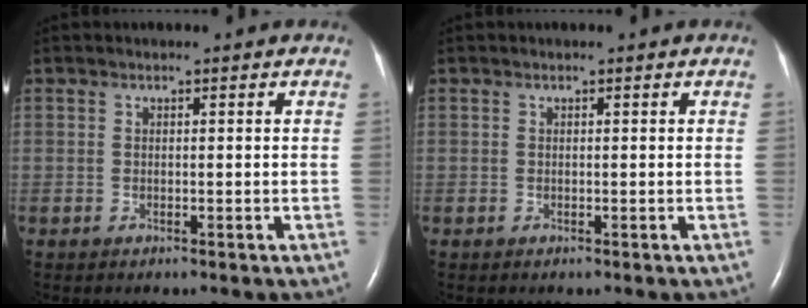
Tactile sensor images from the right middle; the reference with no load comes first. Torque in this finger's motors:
{"motor_torque": [0.00, 0.00, 0.00, 0.00]}